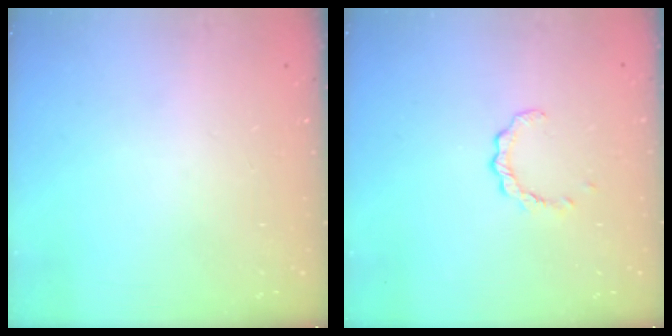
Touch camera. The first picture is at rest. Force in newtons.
{"total": 2.9, "press": 2.9, "slide": 0.3}